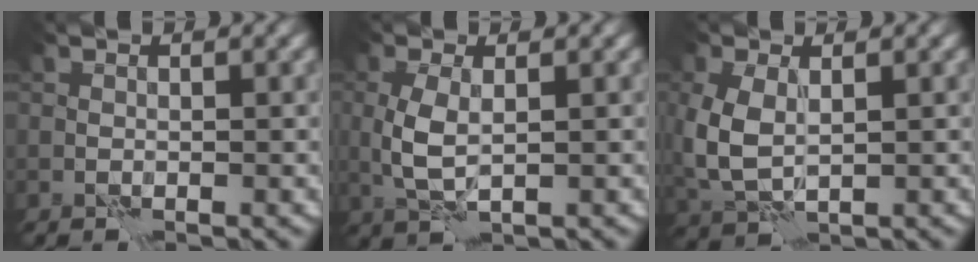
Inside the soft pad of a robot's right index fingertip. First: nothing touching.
{"total": 3.2, "force": [0.4, 1.4, 2.8], "torque": [-0.070, -0.002, 0.011]}
{"total": 4.6, "force": [0.7, 2.8, 3.5], "torque": [-0.100, -0.004, 0.018]}